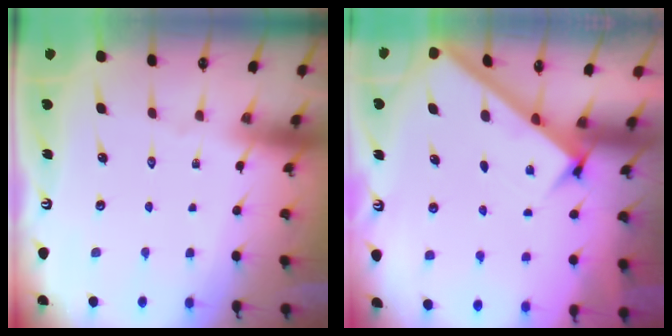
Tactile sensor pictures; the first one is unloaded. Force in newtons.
{"total": 2.7, "press": 2.7, "slide": 0.4}